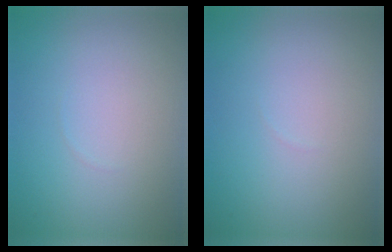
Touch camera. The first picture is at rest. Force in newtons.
{"total": 0.0}